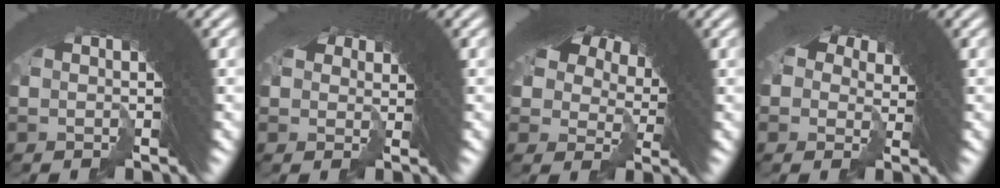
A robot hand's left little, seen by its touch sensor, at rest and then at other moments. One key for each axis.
{"total": 2.5, "fx": -0.1, "fy": 2.5, "fz": 0.3, "tx": -0.003, "ty": -0.019, "tz": 0.005}
{"total": 8.1, "fx": 1.3, "fy": 6.6, "fz": 4.4, "tx": -0.091, "ty": -0.015, "tz": 0.028}
{"total": 6.5, "fx": -0.5, "fy": 6.1, "fz": 2.0, "tx": -0.036, "ty": -0.017, "tz": -0.011}